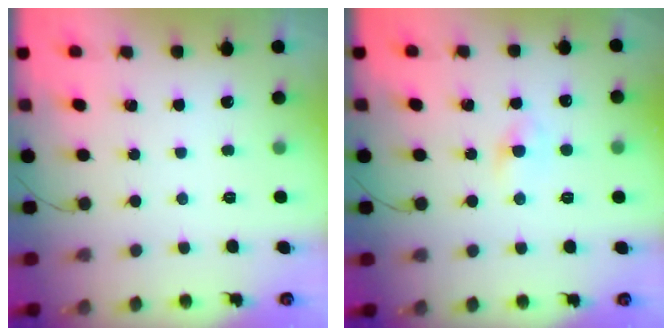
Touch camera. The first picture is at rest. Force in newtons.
{"total": 2.4, "press": 2.2, "slide": 1.1}